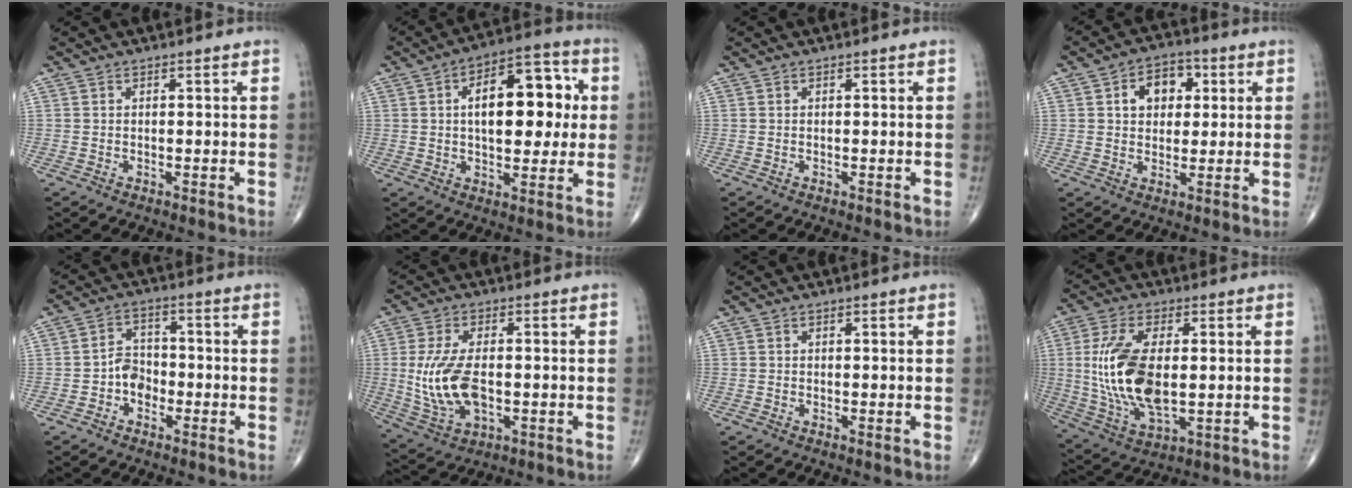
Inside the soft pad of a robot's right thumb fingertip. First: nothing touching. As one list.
[{"total": 16.3, "force": [2.5, 8.2, 13.8], "torque": [-0.170, 0.017, 0.035]}, {"total": 0.0}, {"total": 8.0, "force": [2.1, 5.8, 5.2], "torque": [-0.044, 0.006, 0.028]}, {"total": 4.7, "force": [-1.8, 3.5, 2.6], "torque": [-0.024, 0.023, -0.041]}, {"total": 11.8, "force": [-0.8, 6.1, 10.1], "torque": [-0.214, -0.006, -0.004]}, {"total": 0.0}, {"total": 16.3, "force": [0.7, 7.7, 14.3], "torque": [-0.300, -0.013, 0.023]}]